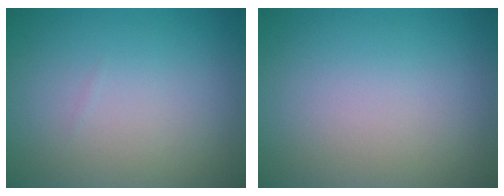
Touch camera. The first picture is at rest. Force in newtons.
{"total": 0.0}